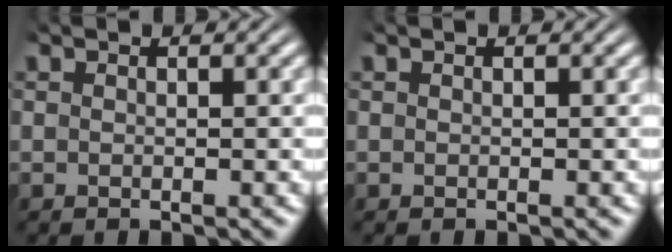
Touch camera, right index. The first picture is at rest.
{"total": 0.0}